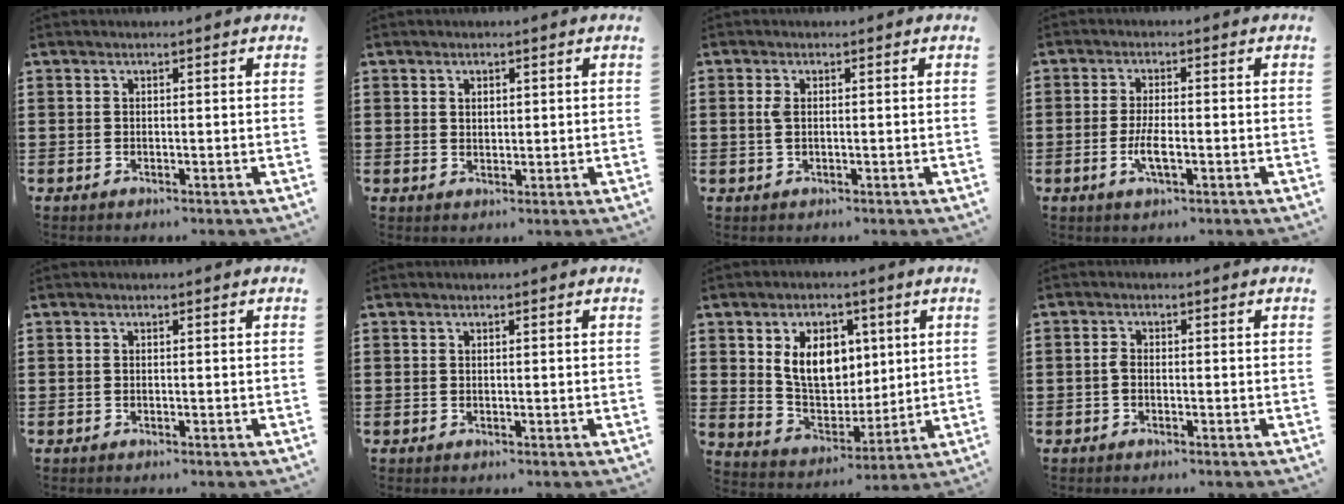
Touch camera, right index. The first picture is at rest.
{"total": 1.3, "force": [0.8, 0.8, 0.6], "torque": [-0.012, 0.004, 0.016]}
{"total": 1.9, "force": [0.3, 0.8, 1.6], "torque": [-0.042, 0.002, 0.001]}
{"total": 3.8, "force": [-1.2, 0.9, 3.5], "torque": [-0.072, -0.006, -0.027]}
{"total": 0.0}
{"total": 0.0}
{"total": 9.5, "force": [2.7, 6.6, 6.2], "torque": [-0.128, 0.009, 0.047]}
{"total": 1.5, "force": [-0.4, 0.7, 1.2], "torque": [-0.032, -0.001, -0.011]}